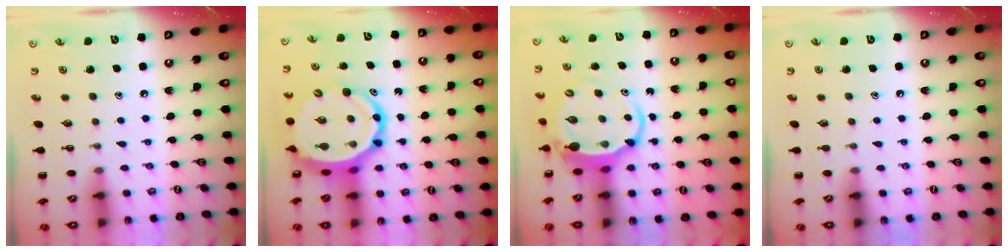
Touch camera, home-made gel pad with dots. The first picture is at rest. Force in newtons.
{"total": 10.8, "press": 10.4, "slide": 2.9}
{"total": 6.2, "press": 6.1, "slide": 1.1}
{"total": 0.0}